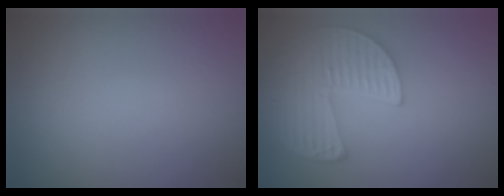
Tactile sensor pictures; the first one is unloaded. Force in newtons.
{"total": 5.3, "press": 4.3, "slide": 3.1}